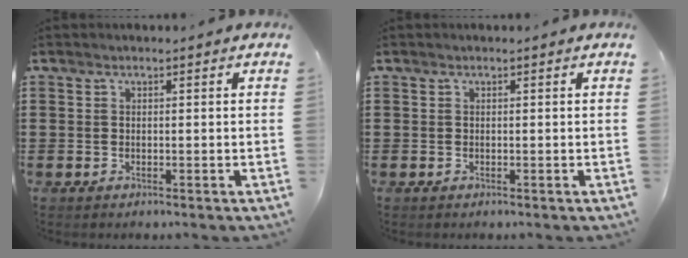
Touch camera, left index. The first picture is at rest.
{"total": 0.0}